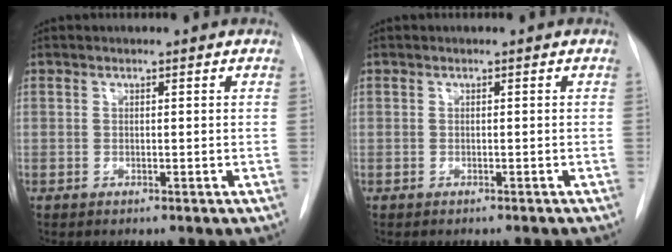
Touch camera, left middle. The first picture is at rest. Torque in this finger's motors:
{"motor_torque": [0.70, -0.75, 0.04, 0.01]}